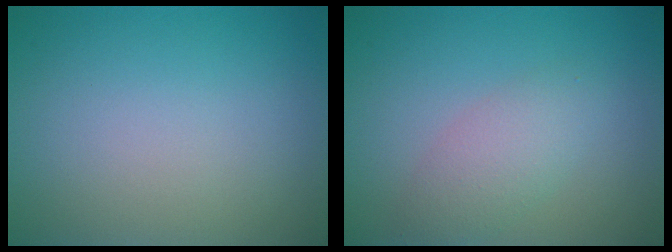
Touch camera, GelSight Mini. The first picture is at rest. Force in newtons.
{"total": 2.9, "press": 2.9, "slide": 0.1}